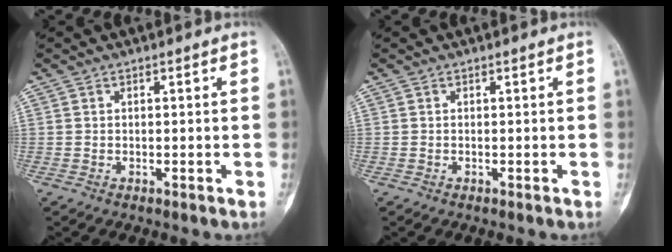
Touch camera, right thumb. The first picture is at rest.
{"total": 0.0}